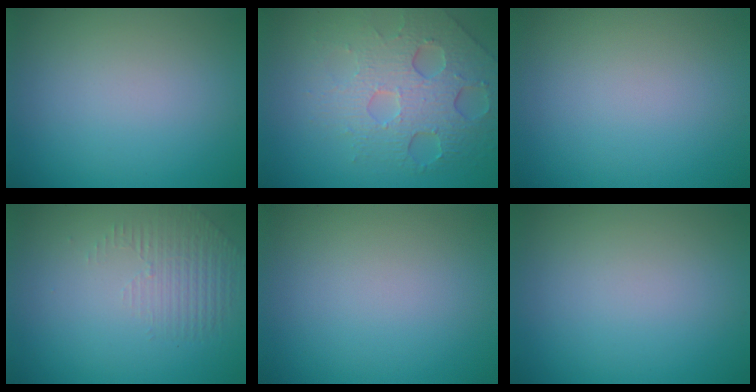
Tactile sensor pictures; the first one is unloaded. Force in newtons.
{"total": 6.6, "press": 4.7, "slide": 4.7}
{"total": 0.0}
{"total": 1.3, "press": 0.5, "slide": 1.2}
{"total": 0.0}
{"total": 0.0}